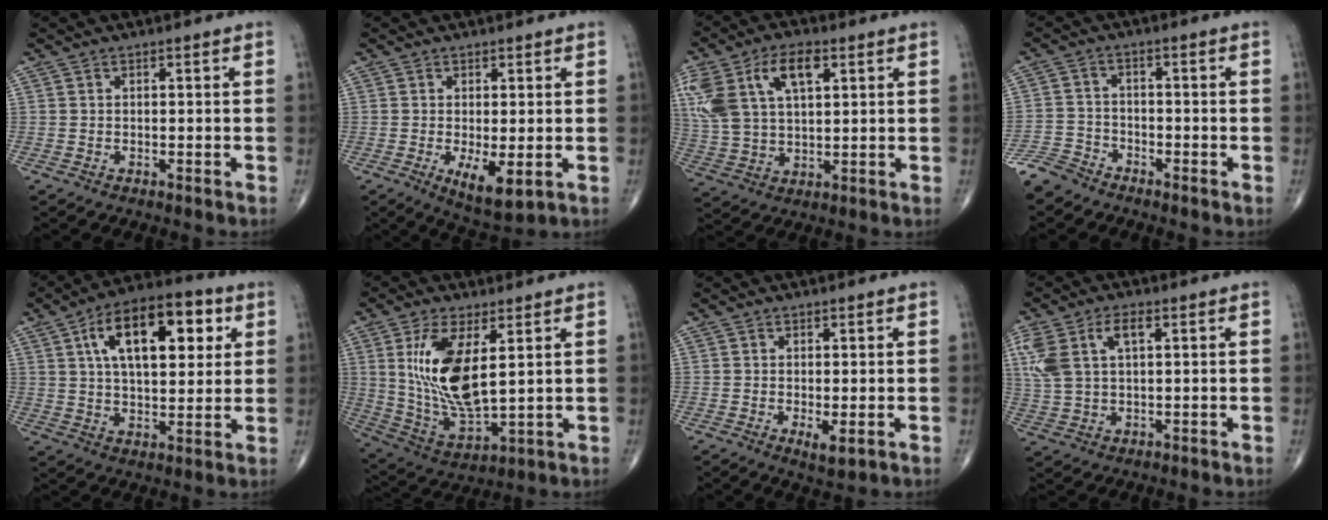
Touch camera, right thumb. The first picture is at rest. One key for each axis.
{"total": 6.6, "fx": -1.5, "fy": 2.5, "fz": 5.9, "tx": -0.098, "ty": -0.021, "tz": -0.016}
{"total": 16.3, "fx": 6.2, "fy": 8.9, "fz": 12.2, "tx": -0.258, "ty": 0.009, "tz": 0.121}
{"total": 5.2, "fx": -4.6, "fy": 2.3, "fz": 0.5, "tx": -0.007, "ty": 0.008, "tz": -0.104}
{"total": 18.6, "fx": 6.3, "fy": 9.1, "fz": 14.9, "tx": -0.203, "ty": 0.001, "tz": 0.097}
{"total": 15.4, "fx": 3.9, "fy": 6.4, "fz": 13.5, "tx": -0.262, "ty": -0.026, "tz": 0.089}
{"total": 2.9, "fx": -0.5, "fy": 1.1, "fz": 2.6, "tx": -0.044, "ty": -0.010, "tz": -0.005}
{"total": 7.1, "fx": 2.2, "fy": 3.7, "fz": 5.7, "tx": -0.146, "ty": 0.018, "tz": 0.049}